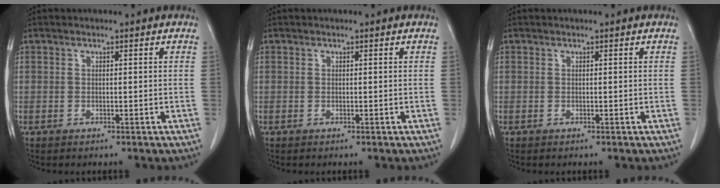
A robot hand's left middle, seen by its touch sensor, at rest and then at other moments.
{"total": 0.0}
{"total": 0.0}